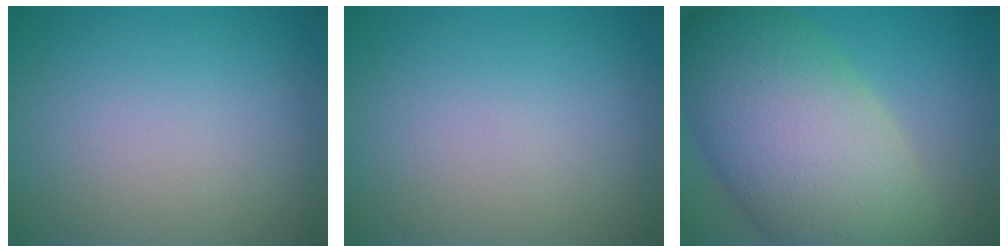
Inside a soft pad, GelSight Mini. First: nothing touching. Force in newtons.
{"total": 0.0}
{"total": 13.8, "press": 13.8, "slide": 0.8}